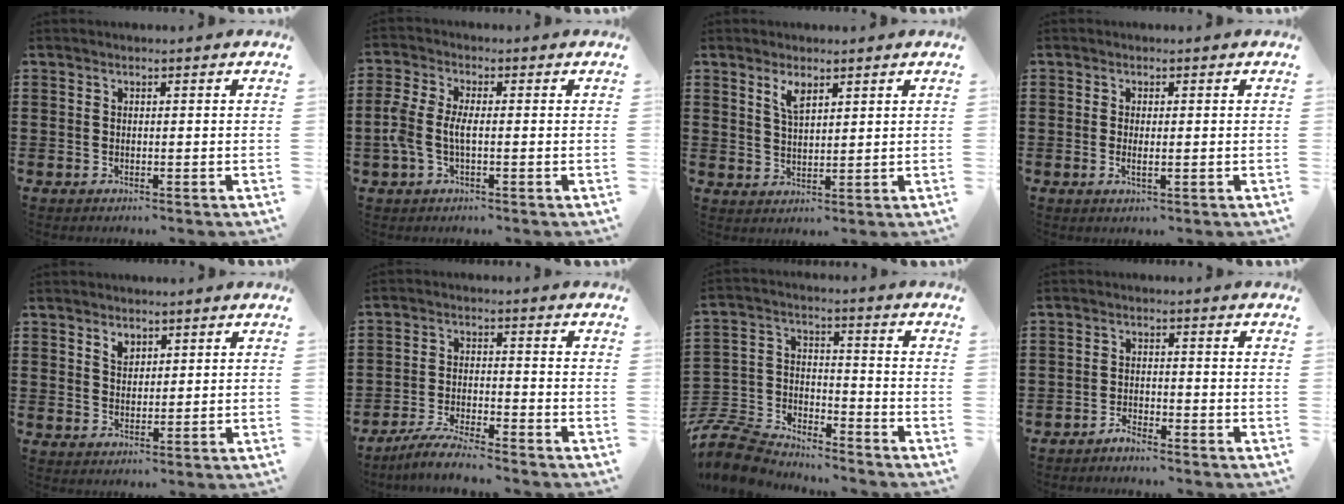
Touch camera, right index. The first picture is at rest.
{"total": 4.4, "force": [-1.1, 1.9, 3.8], "torque": [-0.102, -0.007, -0.030]}
{"total": 3.3, "force": [2.2, 1.2, 2.1], "torque": [-0.047, 0.003, 0.040]}
{"total": 1.8, "force": [-0.3, 0.5, 1.7], "torque": [-0.030, -0.001, -0.005]}
{"total": 2.3, "force": [1.7, 1.4, 0.7], "torque": [-0.019, 0.002, 0.033]}
{"total": 5.0, "force": [-4.8, -0.1, 1.7], "torque": [-0.044, -0.007, -0.095]}
{"total": 8.7, "force": [-8.3, 2.1, 1.7], "torque": [-0.062, 0.008, -0.173]}
{"total": 1.9, "force": [-1.9, 0.2, 0.0], "torque": [-0.008, 0.005, -0.040]}